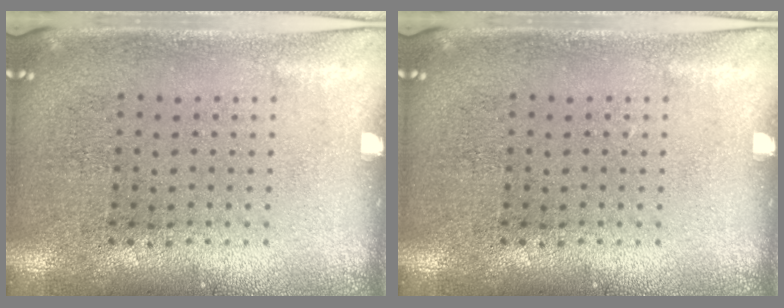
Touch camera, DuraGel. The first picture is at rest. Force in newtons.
{"total": 0.0}